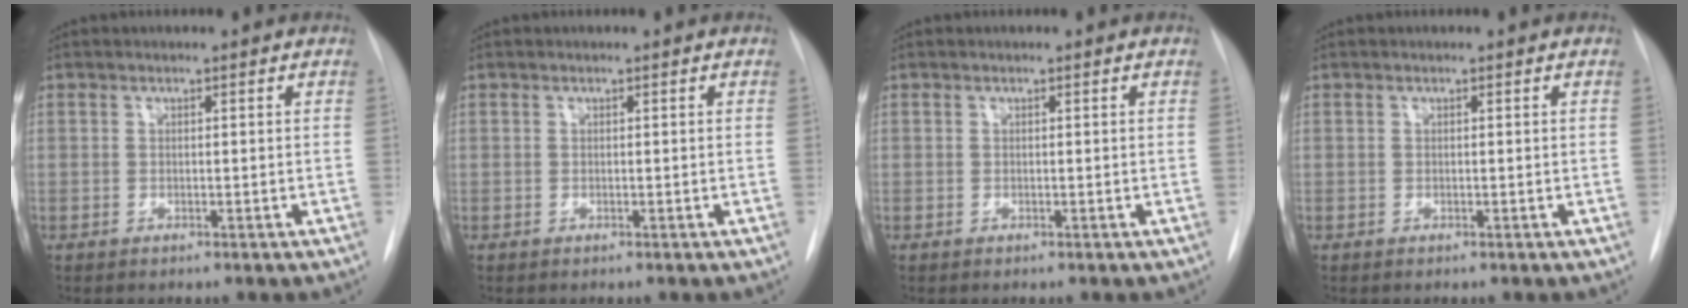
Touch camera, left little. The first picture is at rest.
{"total": 0.0}
{"total": 0.0}
{"total": 0.0}